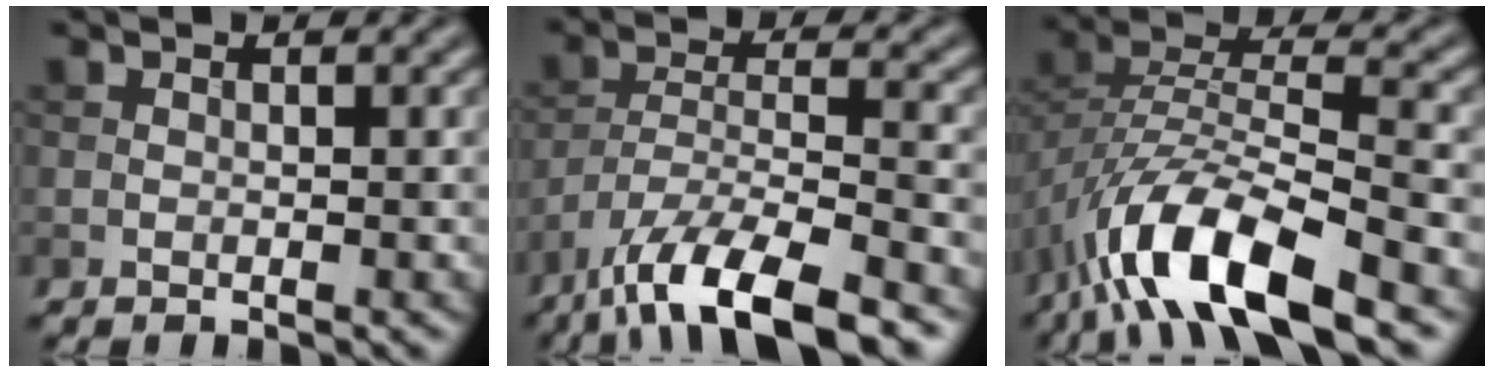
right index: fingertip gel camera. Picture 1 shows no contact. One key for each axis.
{"total": 10.4, "fx": -7.6, "fy": 2.9, "fz": 6.5, "tx": -0.112, "ty": -0.001, "tz": -0.139}
{"total": 10.9, "fx": -6.7, "fy": 3.6, "fz": 7.9, "tx": -0.143, "ty": 0.003, "tz": -0.132}